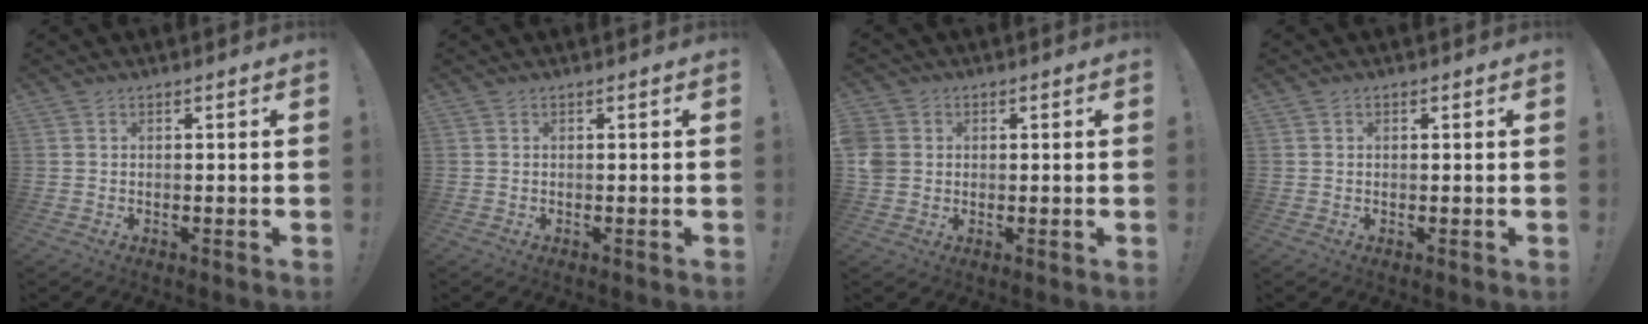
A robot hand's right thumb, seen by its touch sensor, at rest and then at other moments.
{"total": 0.0}
{"total": 4.7, "force": [0.6, 4.3, 1.8], "torque": [-0.052, 0.005, 0.014]}
{"total": 0.0}